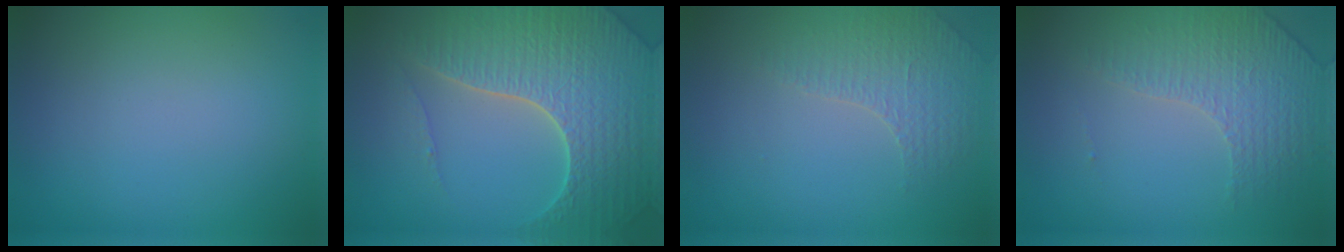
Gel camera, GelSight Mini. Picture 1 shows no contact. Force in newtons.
{"total": 7.0, "press": 6.7, "slide": 1.8}
{"total": 1.5, "press": 1.2, "slide": 0.8}
{"total": 4.4, "press": 3.0, "slide": 3.3}